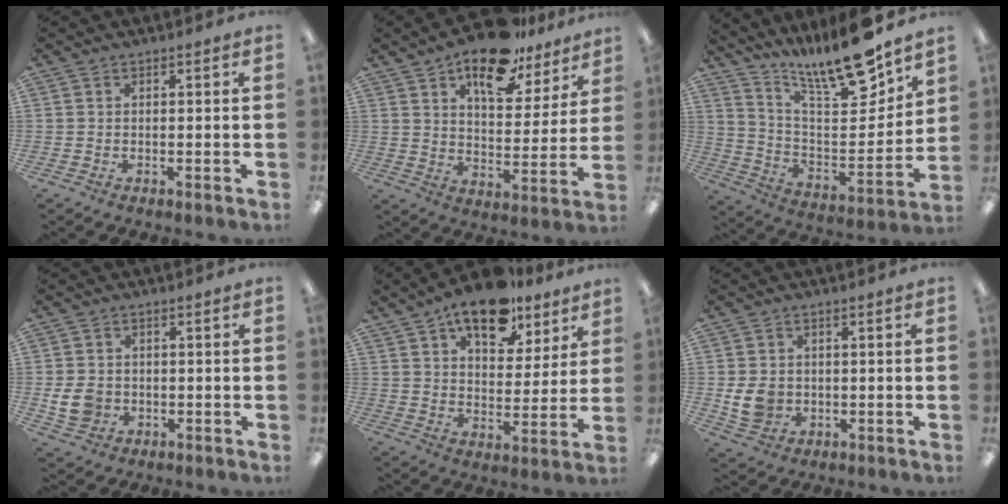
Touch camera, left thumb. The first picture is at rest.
{"total": 17.0, "force": [12.1, 7.5, 9.3], "torque": [-0.135, -0.065, 0.206]}
{"total": 18.3, "force": [15.9, 1.9, 8.8], "torque": [-0.156, -0.124, 0.265]}
{"total": 6.4, "force": [-0.8, 5.3, 3.3], "torque": [-0.062, 0.002, -0.015]}
{"total": 15.6, "force": [11.1, 7.4, 8.0], "torque": [-0.118, -0.054, 0.193]}
{"total": 7.0, "force": [-0.7, 5.9, 3.6], "torque": [-0.069, 0.004, -0.012]}